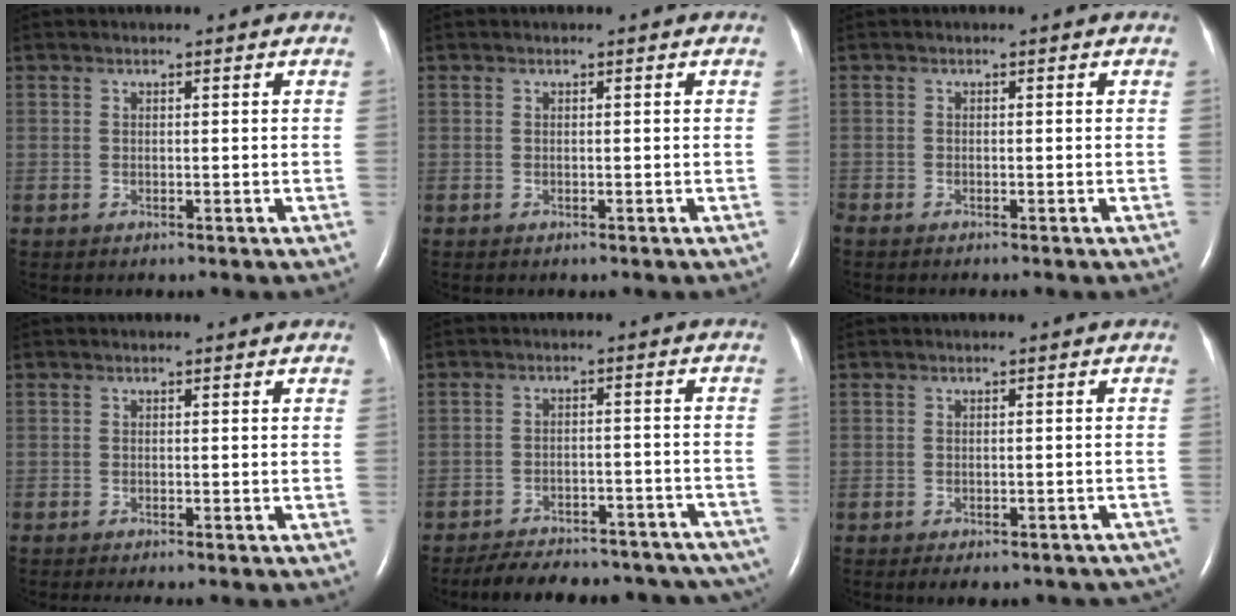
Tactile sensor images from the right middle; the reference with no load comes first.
{"total": 0.0}
{"total": 0.8, "force": [-0.8, -0.1, 0.2], "torque": [-0.008, -0.002, -0.017]}
{"total": 1.6, "force": [-1.4, -0.2, 0.9], "torque": [-0.013, -0.002, -0.020]}
{"total": 21.4, "force": [-18.7, 7.2, 7.5], "torque": [-0.107, 0.004, -0.230]}
{"total": 11.1, "force": [-9.4, 4.3, 4.0], "torque": [-0.054, 0.007, -0.099]}